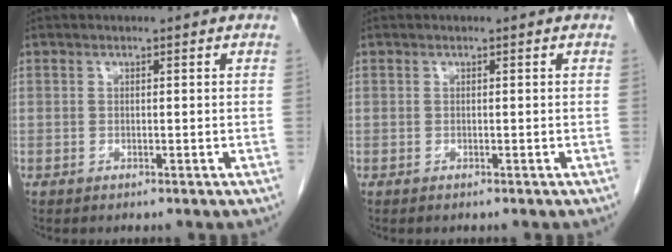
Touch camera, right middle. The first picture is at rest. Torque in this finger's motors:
{"motor_torque": [0.09, 0.04, -0.02, 0.00]}